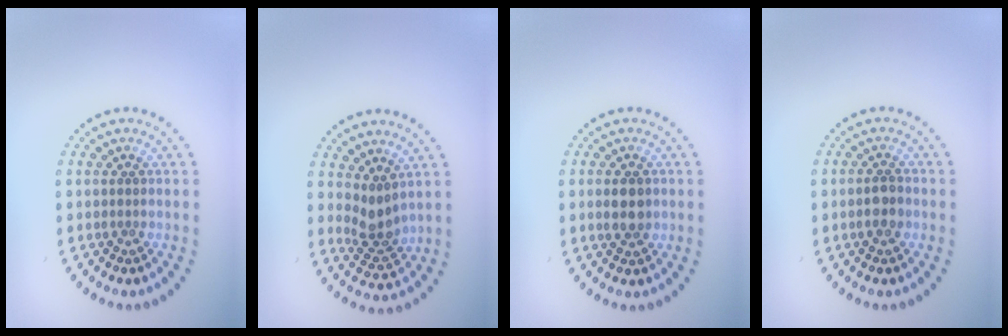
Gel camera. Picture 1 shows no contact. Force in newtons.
{"total": 2.6, "press": 2.0, "slide": 1.5}
{"total": 2.2, "press": 2.2, "slide": 0.2}
{"total": 1.8, "press": 1.8, "slide": 0.4}